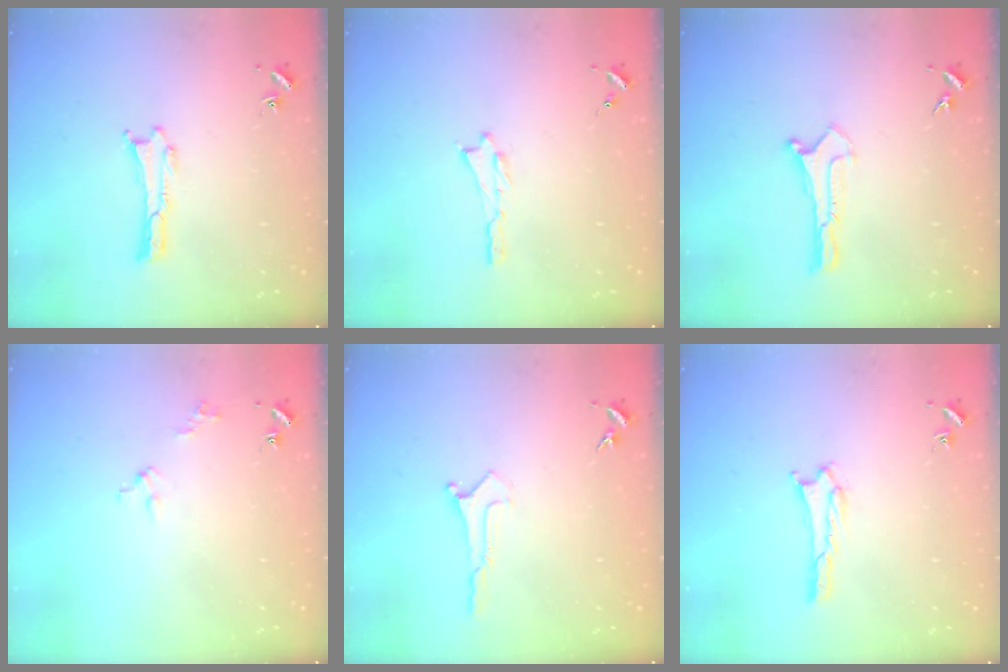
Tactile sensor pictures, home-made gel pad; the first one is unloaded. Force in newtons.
{"total": 0.0}
{"total": 0.5, "press": 0.5, "slide": 0.1}
{"total": 2.1, "press": 2.1, "slide": 0.2}
{"total": 0.0}
{"total": 1.4, "press": 1.4, "slide": 0.0}